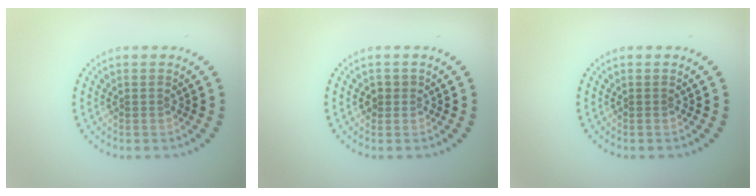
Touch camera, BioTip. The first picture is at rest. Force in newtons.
{"total": 1.1, "press": 1.0, "slide": 0.6}
{"total": 0.0}